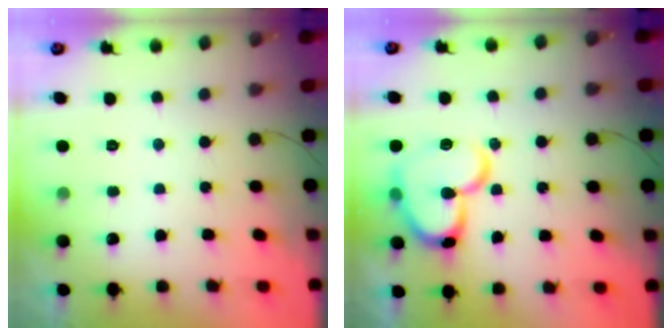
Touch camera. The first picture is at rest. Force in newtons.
{"total": 18.2, "press": 18.1, "slide": 2.0}